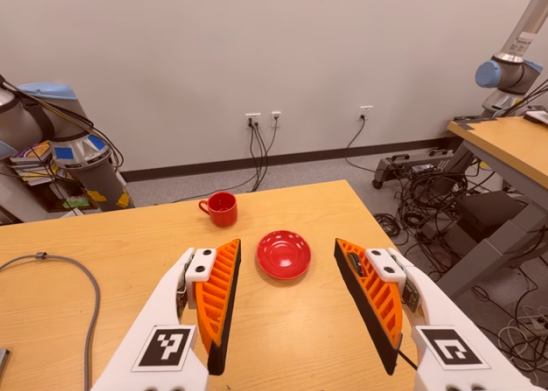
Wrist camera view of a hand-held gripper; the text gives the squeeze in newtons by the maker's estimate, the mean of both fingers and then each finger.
{"total": 0.0}